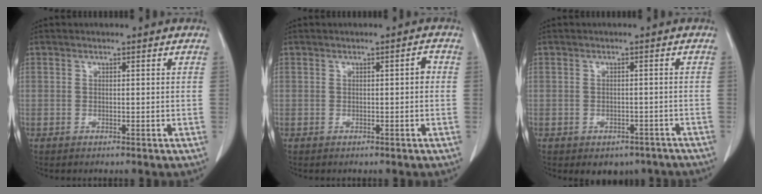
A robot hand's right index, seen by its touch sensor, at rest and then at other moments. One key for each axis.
{"total": 1.2, "fx": -0.1, "fy": 0.3, "fz": 1.2, "tx": -0.012, "ty": 0.003, "tz": -0.001}
{"total": 5.4, "fx": -4.2, "fy": 3.2, "fz": 1.3, "tx": 0.001, "ty": 0.013, "tz": -0.049}